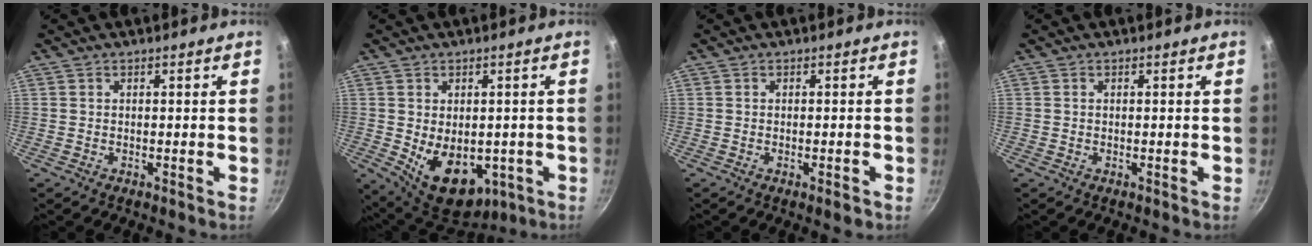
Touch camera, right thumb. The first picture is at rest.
{"total": 13.4, "force": [-2.6, 8.8, 9.8], "torque": [-0.112, -0.016, -0.011]}
{"total": 2.0, "force": [-0.9, 0.6, 1.7], "torque": [-0.033, -0.001, -0.015]}
{"total": 0.0}